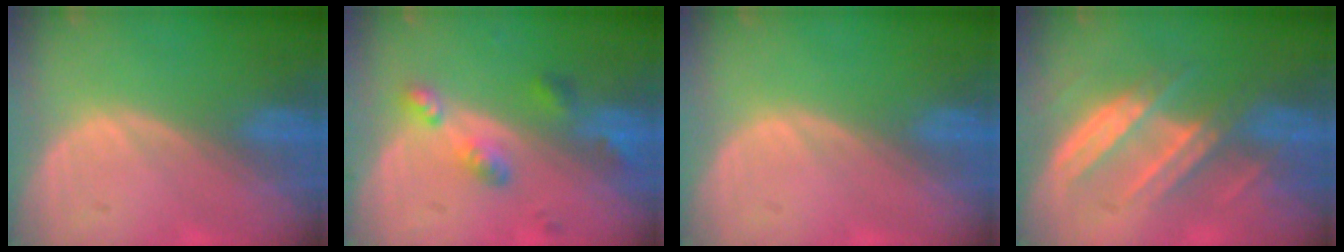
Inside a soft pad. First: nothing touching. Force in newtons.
{"total": 5.3, "press": 4.8, "slide": 2.2}
{"total": 0.0}
{"total": 7.0, "press": 6.9, "slide": 1.4}